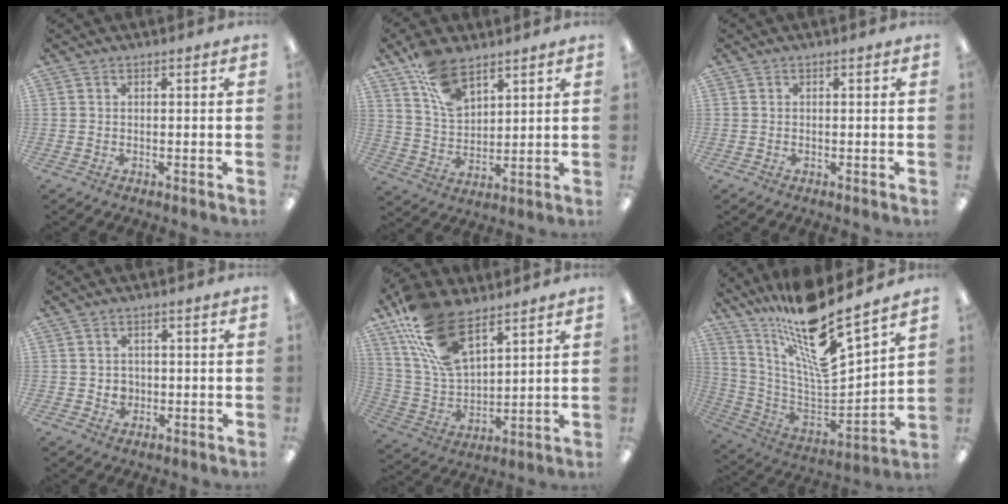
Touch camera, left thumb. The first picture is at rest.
{"total": 11.5, "force": [7.5, 5.9, 6.3], "torque": [-0.119, -0.024, 0.142]}
{"total": 0.0}
{"total": 2.5, "force": [0.3, 2.3, 0.7], "torque": [-0.010, 0.000, 0.003]}
{"total": 18.6, "force": [11.6, 8.9, 11.5], "torque": [-0.258, -0.046, 0.211]}
{"total": 18.0, "force": [14.0, 2.1, 11.1], "torque": [-0.186, -0.123, 0.224]}